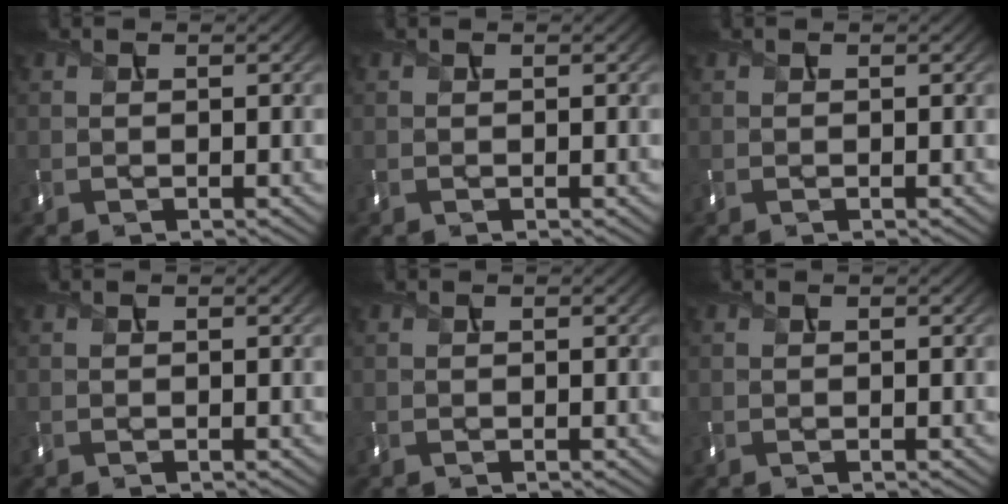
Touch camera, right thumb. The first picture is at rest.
{"total": 0.0}
{"total": 0.0}
{"total": 0.0}
{"total": 0.0}
{"total": 0.0}